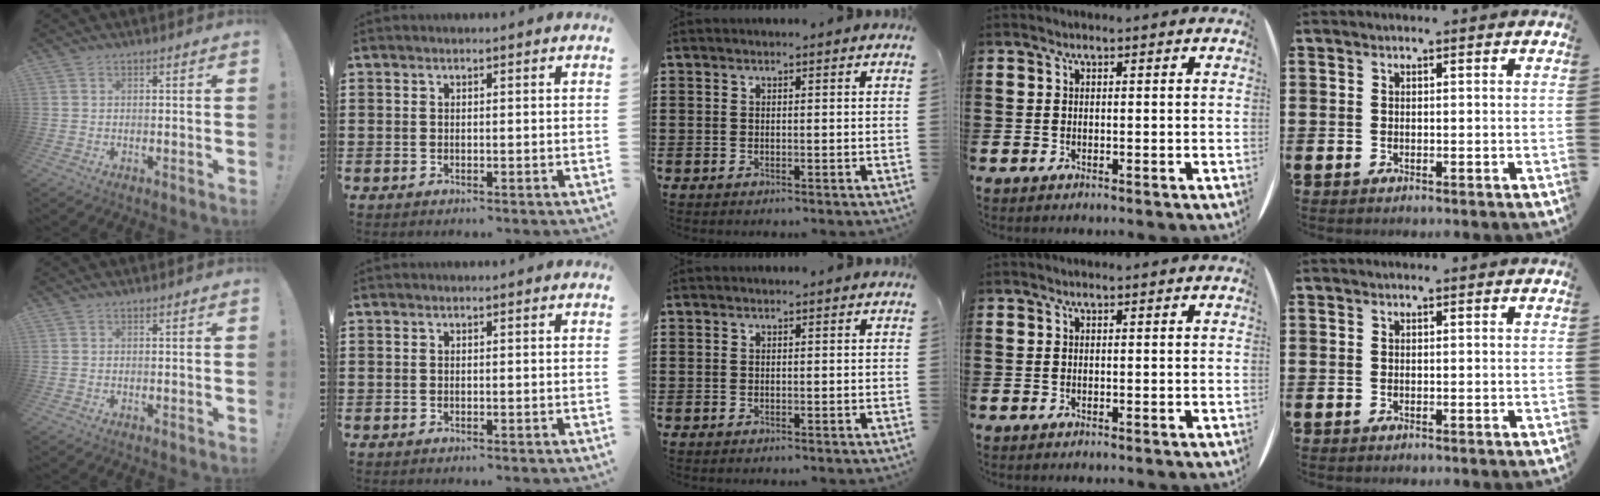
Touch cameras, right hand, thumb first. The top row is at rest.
{}